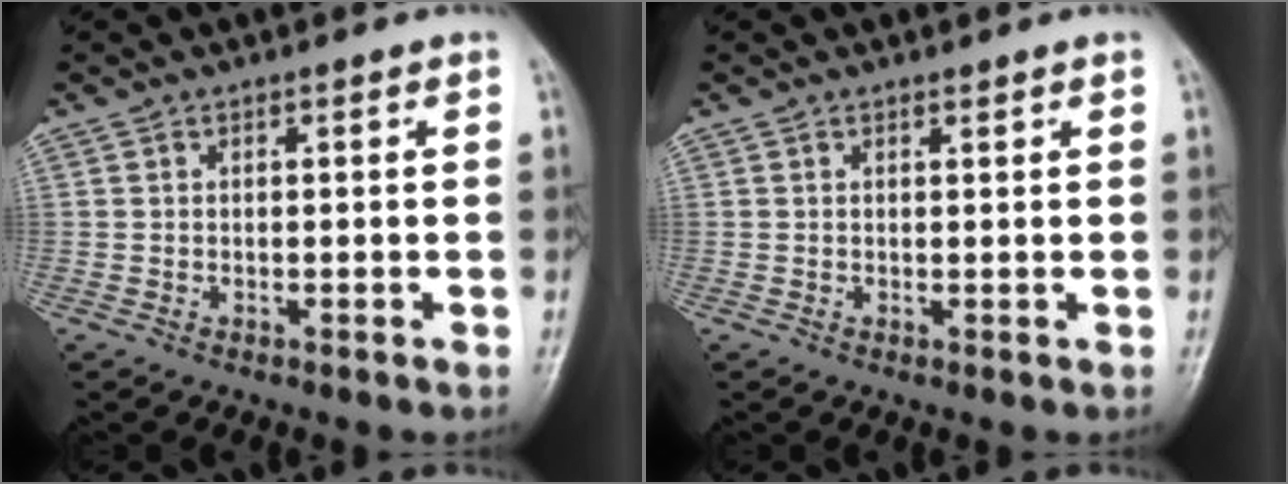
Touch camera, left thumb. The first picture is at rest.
{"total": 0.8, "force": [0.5, 0.4, 0.4], "torque": [-0.002, -0.002, 0.007]}